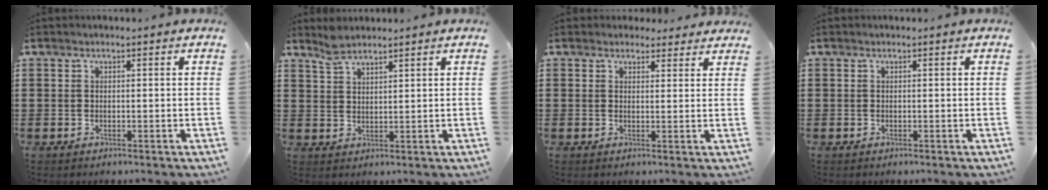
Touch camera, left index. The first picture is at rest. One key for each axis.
{"total": 3.2, "fx": 2.9, "fy": 0.9, "fz": 1.1, "tx": -0.029, "ty": -0.001, "tz": 0.055}
{"total": 2.5, "fx": 2.2, "fy": 1.2, "fz": 0.2, "tx": -0.003, "ty": -0.001, "tz": 0.040}
{"total": 0.0}